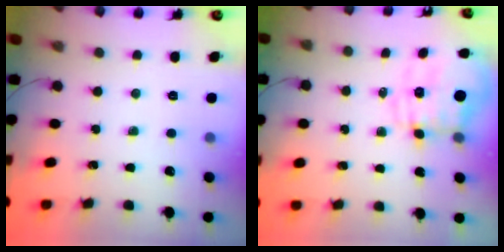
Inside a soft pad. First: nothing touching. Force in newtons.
{"total": 4.2, "press": 3.8, "slide": 1.8}